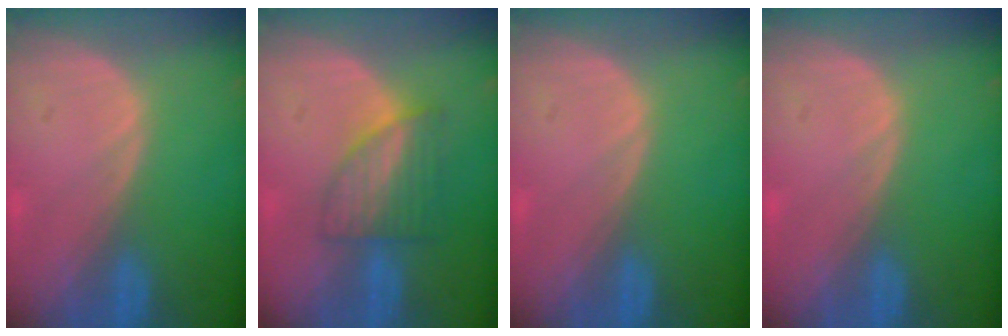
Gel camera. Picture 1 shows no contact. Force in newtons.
{"total": 6.1, "press": 5.7, "slide": 2.0}
{"total": 0.0}
{"total": 0.0}